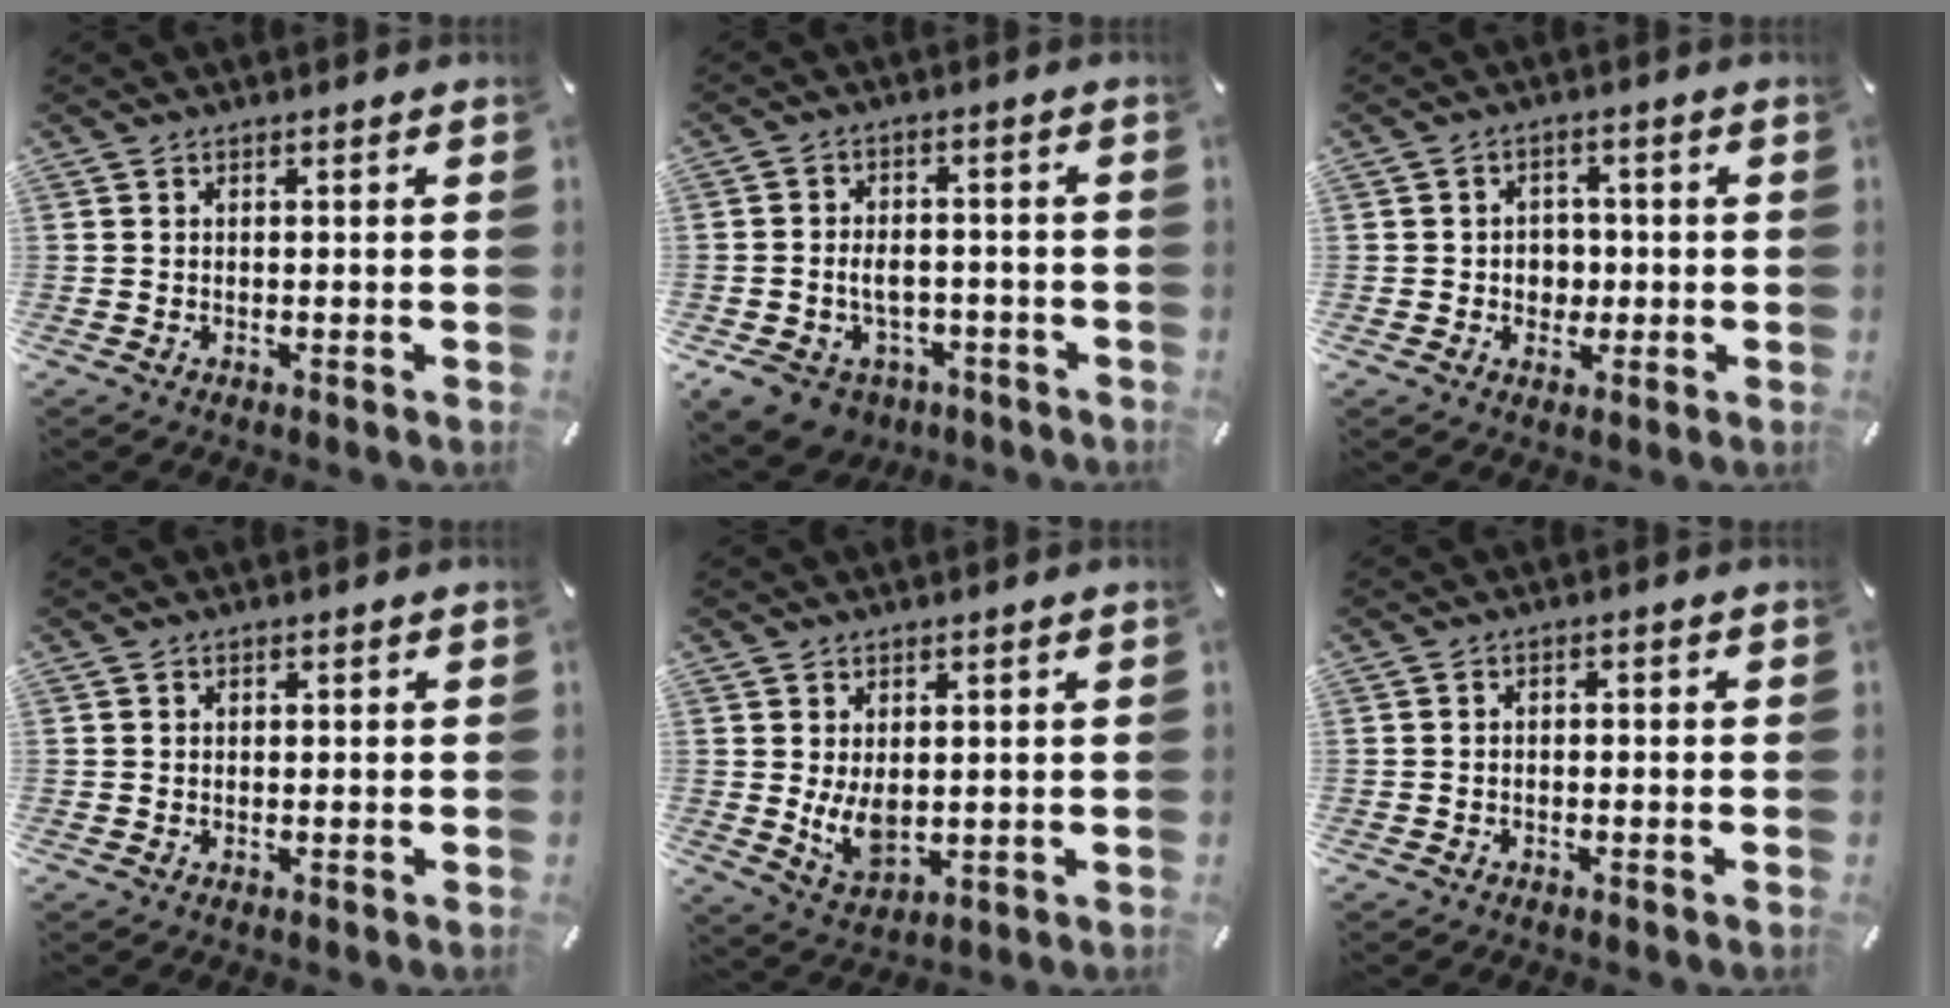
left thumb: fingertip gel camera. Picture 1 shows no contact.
{"total": 8.5, "force": [-2.4, 7.2, 3.9], "torque": [-0.083, 0.015, -0.037]}
{"total": 4.6, "force": [-0.4, 4.3, 1.5], "torque": [-0.012, 0.001, -0.013]}
{"total": 0.8, "force": [0.2, 0.8, 0.1], "torque": [0.000, 0.005, 0.003]}
{"total": 7.1, "force": [0.9, 5.1, 4.9], "torque": [-0.091, -0.006, 0.019]}
{"total": 1.3, "force": [-1.0, 0.7, 0.6], "torque": [-0.011, 0.004, -0.020]}